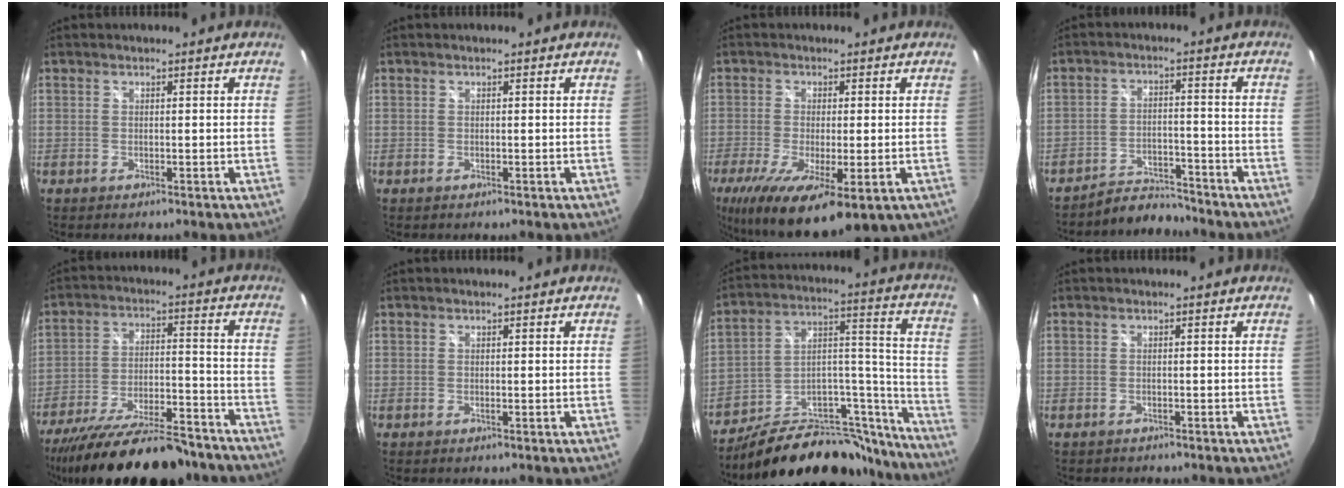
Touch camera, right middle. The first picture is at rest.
{"total": 0.0}
{"total": 16.9, "force": [-8.6, 5.3, 13.5], "torque": [-0.268, -0.064, -0.135]}
{"total": 6.3, "force": [-6.2, 0.6, 0.0], "torque": [-0.016, 0.015, -0.105]}
{"total": 24.5, "force": [-20.3, 6.5, 12.1], "torque": [-0.222, -0.035, -0.297]}
{"total": 0.0}
{"total": 26.7, "force": [-22.0, 10.5, 10.9], "torque": [-0.131, 0.076, -0.311]}
{"total": 1.2, "force": [-1.0, 0.6, 0.2], "torque": [-0.009, -0.002, -0.015]}